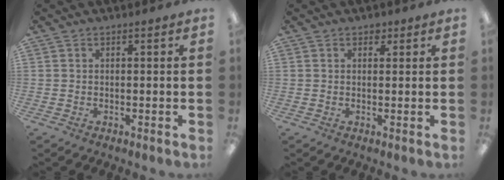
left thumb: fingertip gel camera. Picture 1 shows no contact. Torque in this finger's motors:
{"motor_torque": [0.62, -0.12, 0.62, -0.05, 0.00]}